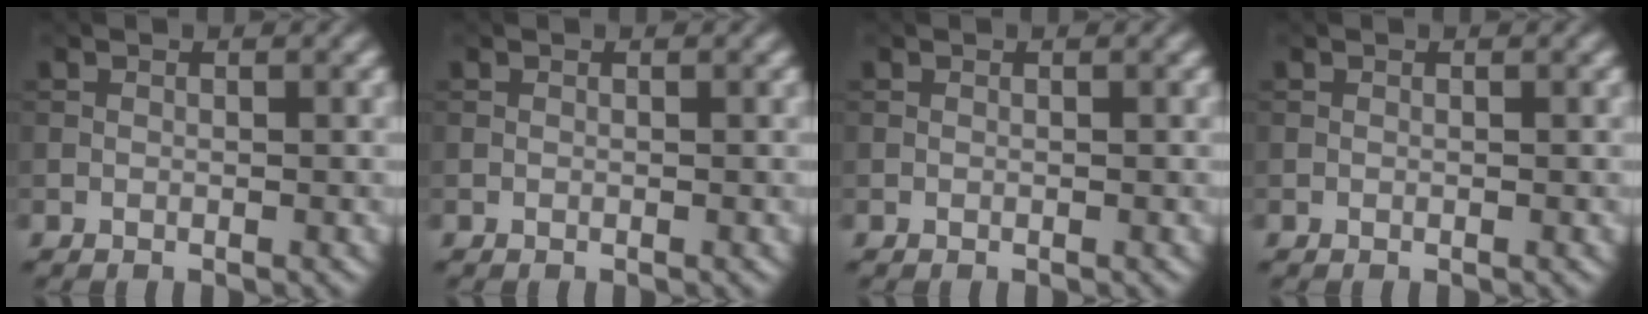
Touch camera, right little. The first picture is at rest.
{"total": 0.0}
{"total": 0.0}
{"total": 0.0}